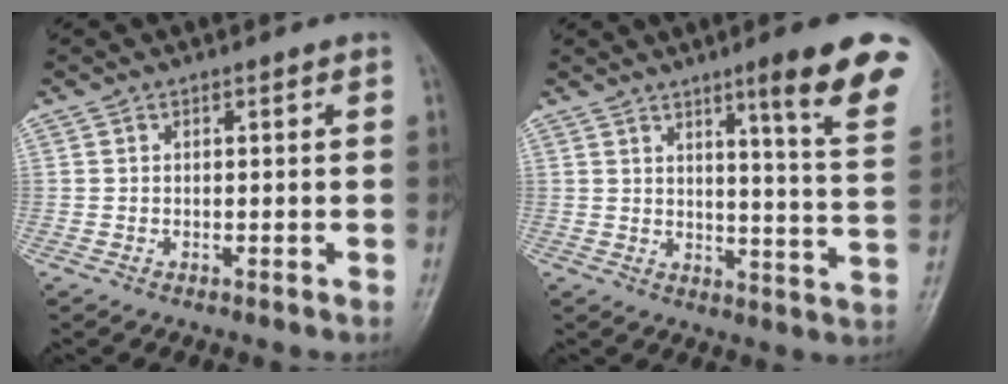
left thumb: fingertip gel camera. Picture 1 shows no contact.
{"total": 15.5, "force": [9.2, 1.3, 12.5], "torque": [-0.138, -0.051, 0.113]}